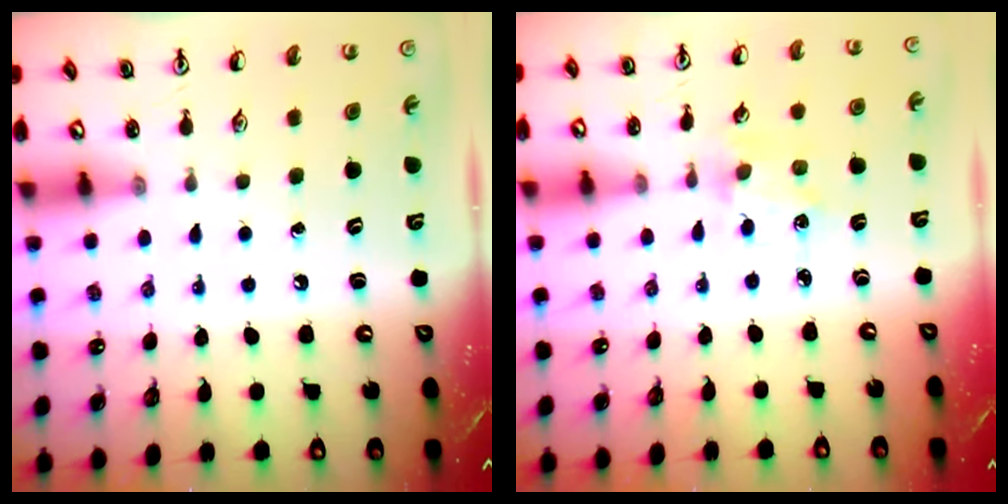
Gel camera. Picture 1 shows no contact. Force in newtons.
{"total": 1.0, "press": 1.0, "slide": 0.2}